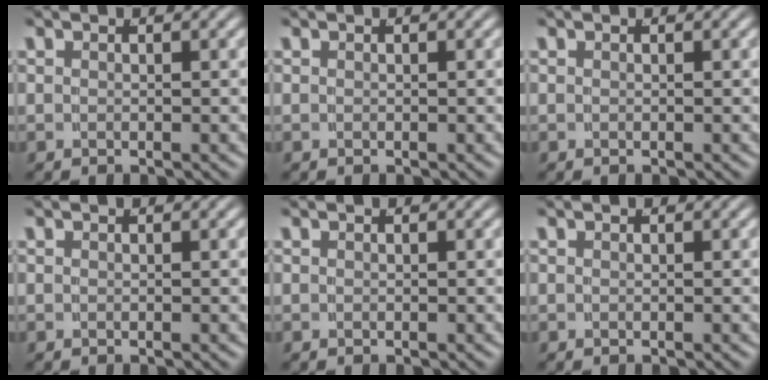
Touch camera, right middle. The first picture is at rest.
{"total": 0.0}
{"total": 0.0}
{"total": 0.0}
{"total": 0.0}
{"total": 0.0}